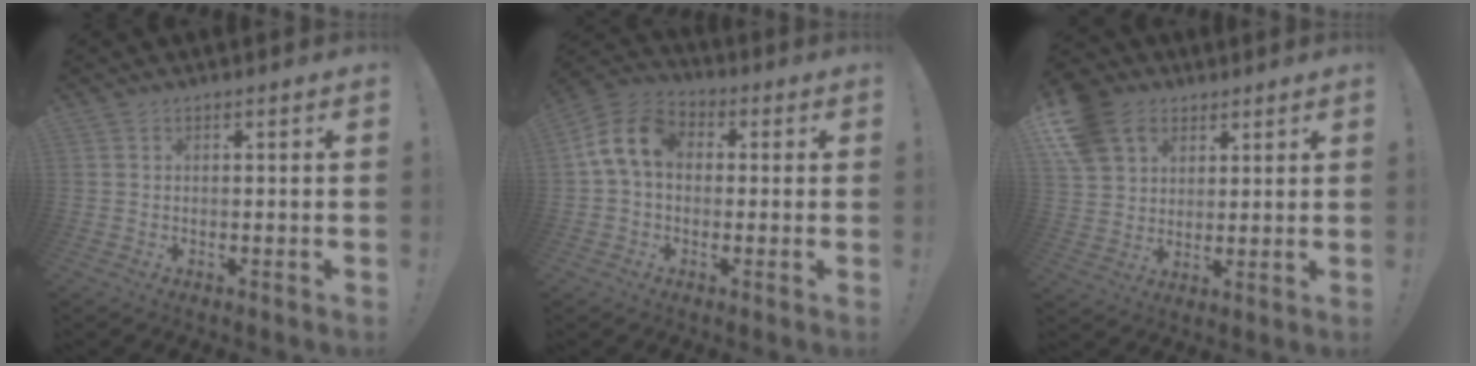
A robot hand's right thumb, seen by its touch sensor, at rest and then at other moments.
{"total": 12.0, "force": [2.1, 8.4, 8.2], "torque": [-0.158, 0.021, 0.046]}
{"total": 13.3, "force": [6.2, 10.6, 5.1], "torque": [-0.099, -0.026, 0.128]}